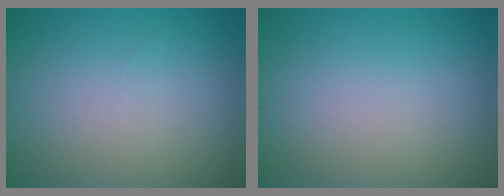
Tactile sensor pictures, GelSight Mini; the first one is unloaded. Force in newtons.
{"total": 0.0}